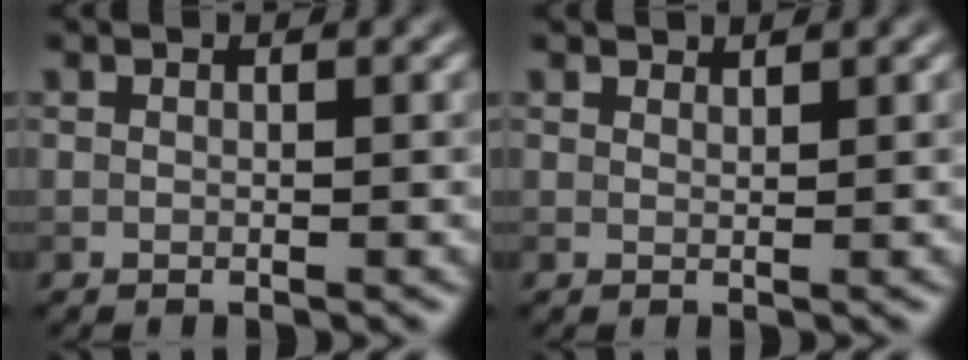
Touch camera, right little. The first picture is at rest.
{"total": 1.1, "force": [1.1, 0.0, 0.1], "torque": [-0.001, -0.002, 0.016]}